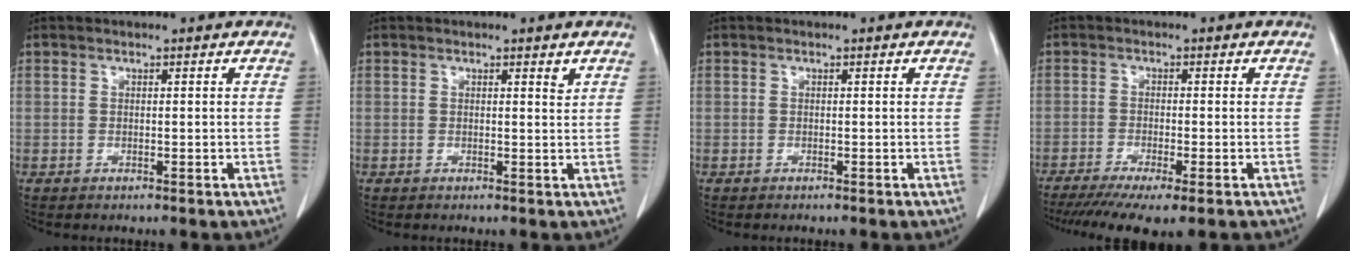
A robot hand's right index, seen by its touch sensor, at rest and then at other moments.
{"total": 1.0, "force": [0.7, 0.2, 0.7], "torque": [-0.011, -0.005, 0.009]}
{"total": 0.0}
{"total": 9.6, "force": [-7.0, 1.1, 6.5], "torque": [-0.096, -0.020, -0.112]}